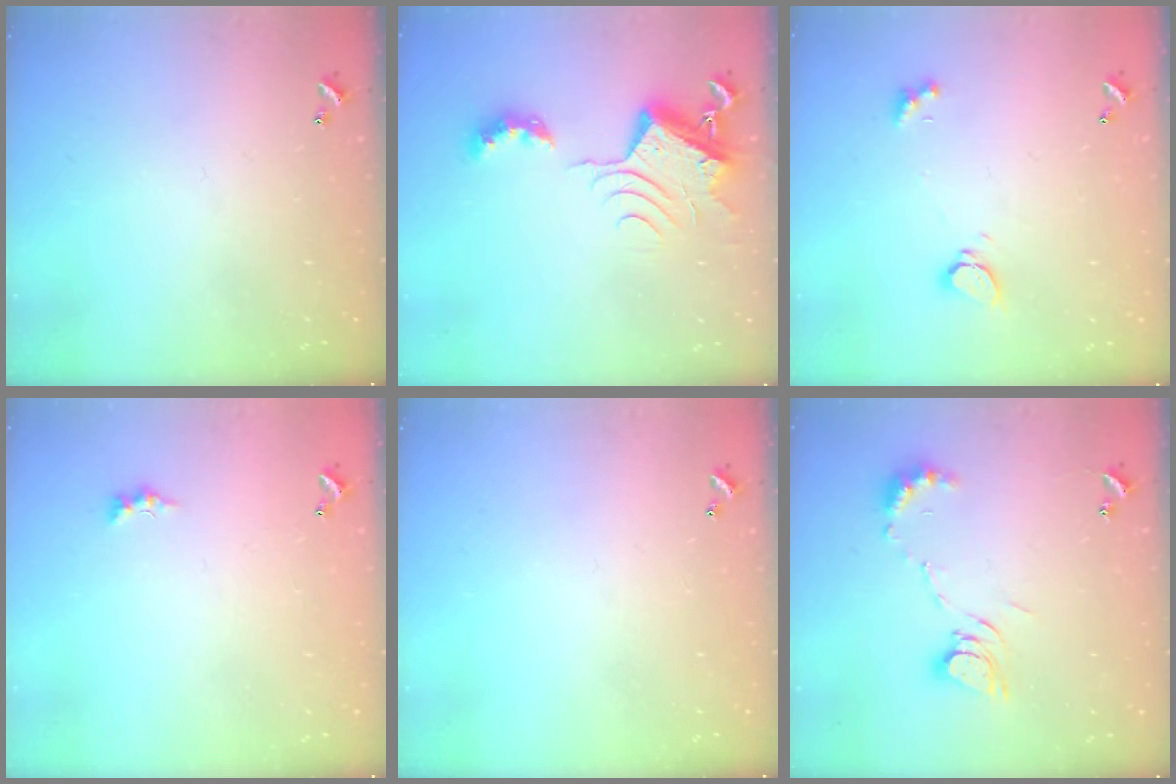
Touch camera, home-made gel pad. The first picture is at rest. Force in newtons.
{"total": 9.7, "press": 9.6, "slide": 1.0}
{"total": 2.2, "press": 2.2, "slide": 0.3}
{"total": 0.0}
{"total": 0.0}
{"total": 9.9, "press": 9.8, "slide": 1.2}